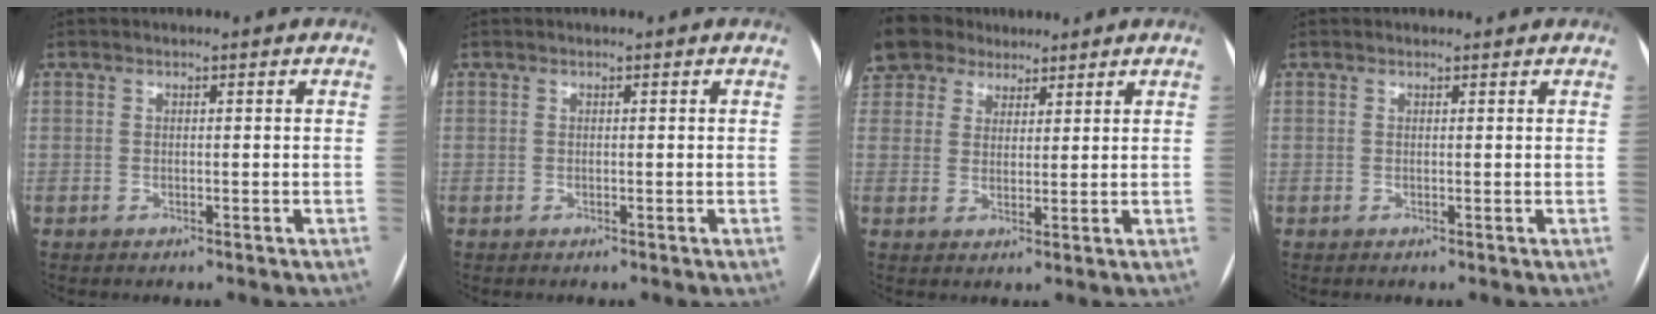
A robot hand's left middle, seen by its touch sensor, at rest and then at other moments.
{"total": 0.0}
{"total": 10.4, "force": [7.7, 6.7, 2.1], "torque": [-0.057, 0.040, 0.149]}
{"total": 1.0, "force": [1.0, 0.3, 0.2], "torque": [-0.010, 0.012, 0.015]}